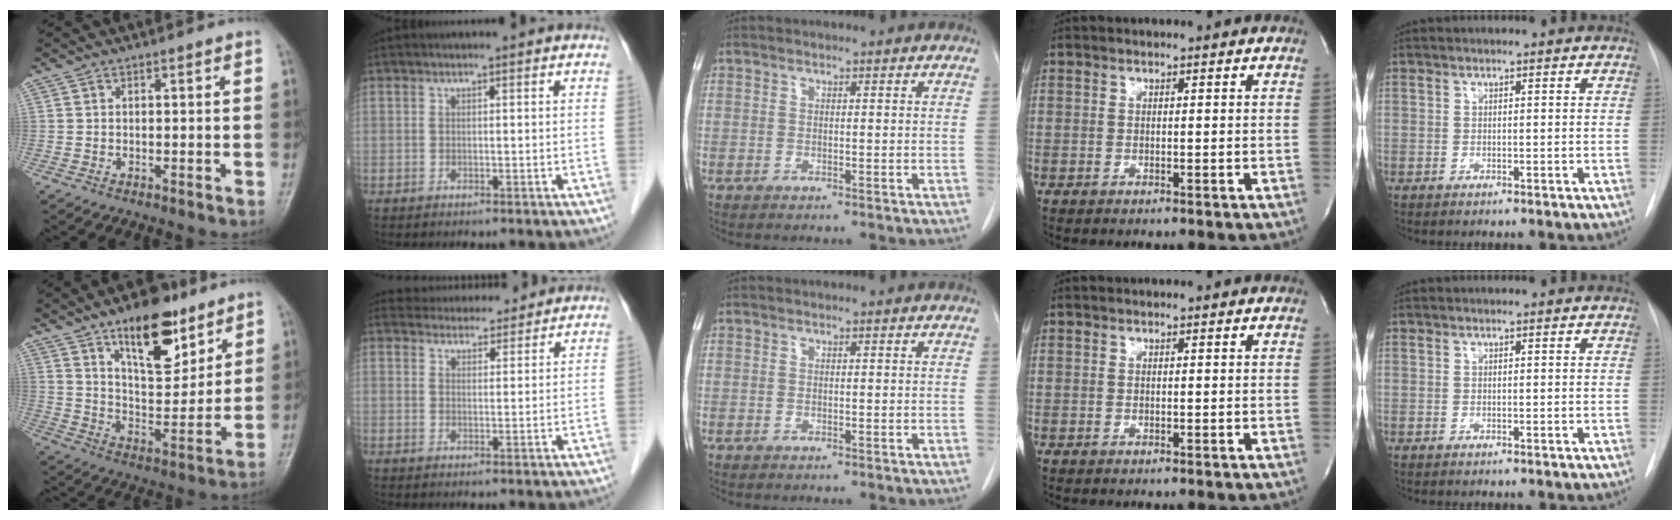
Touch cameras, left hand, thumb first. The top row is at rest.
{"thumb": {"total": 15.7, "force": [9.6, 6.9, 10.3], "torque": [-0.120, -0.058, 0.158]}, "index": {"total": 8.0, "force": [7.8, 1.8, 0.9], "torque": [-0.006, 0.018, 0.103]}}